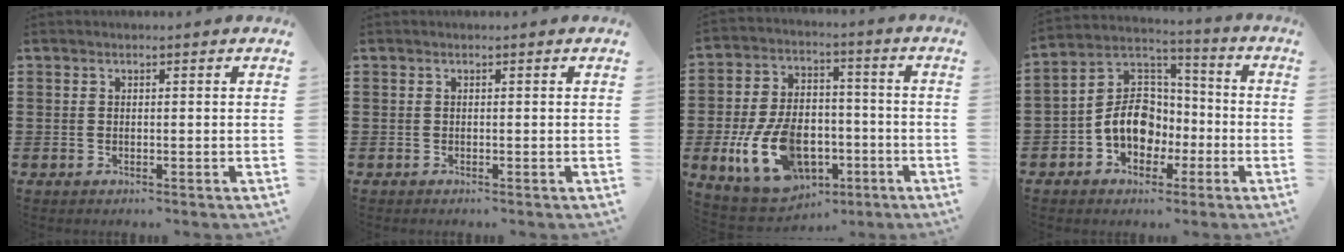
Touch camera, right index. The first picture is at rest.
{"total": 0.0}
{"total": 14.9, "force": [-4.1, 9.8, 10.4], "torque": [-0.216, 0.008, -0.071]}
{"total": 10.1, "force": [-3.0, 7.8, 5.8], "torque": [-0.140, 0.016, -0.062]}